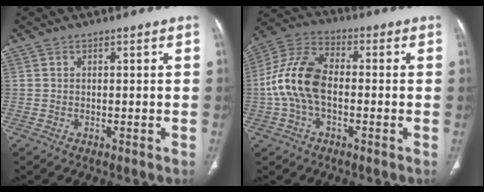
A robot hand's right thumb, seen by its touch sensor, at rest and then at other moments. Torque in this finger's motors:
{"motor_torque": [1.23, 2.09, 1.00, -0.93, 0.18]}